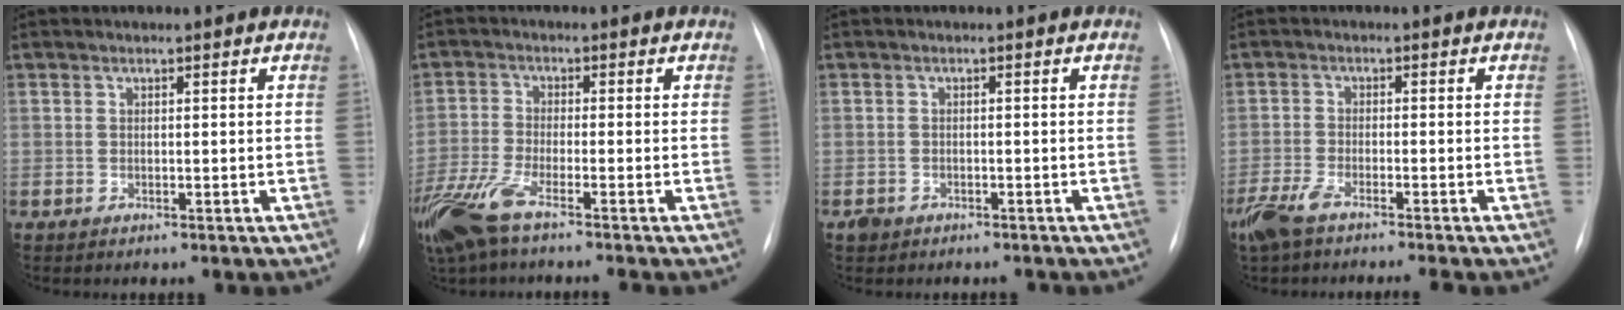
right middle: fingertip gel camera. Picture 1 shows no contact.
{"total": 9.2, "force": [-6.5, 1.2, 6.4], "torque": [-0.141, -0.019, -0.128]}
{"total": 2.1, "force": [-1.6, 1.3, 0.4], "torque": [-0.013, 0.002, -0.022]}
{"total": 7.6, "force": [-6.2, 0.6, 4.5], "torque": [-0.080, -0.017, -0.108]}